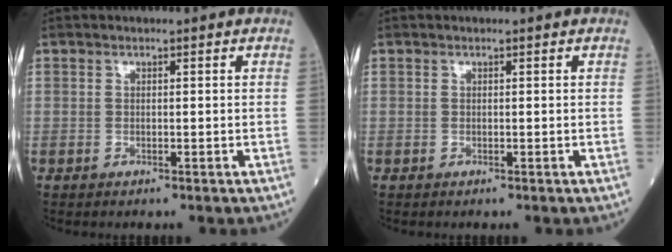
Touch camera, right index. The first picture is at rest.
{"total": 0.0}